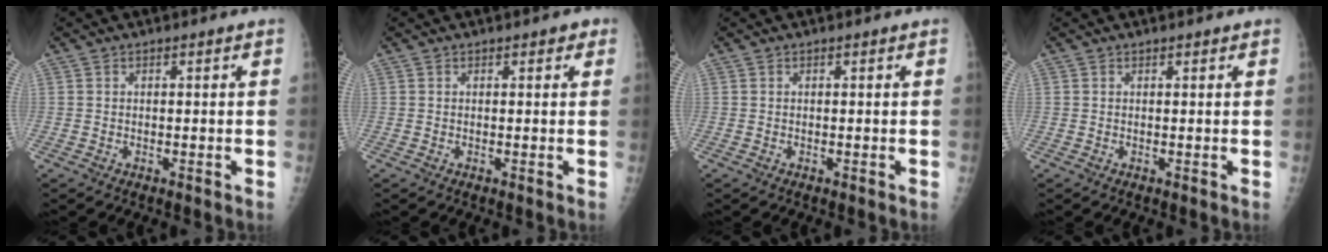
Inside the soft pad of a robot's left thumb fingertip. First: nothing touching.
{"total": 1.4, "force": [0.7, 0.8, 0.8], "torque": [0.002, 0.001, 0.004]}
{"total": 0.0}
{"total": 0.6, "force": [0.5, 0.2, 0.3], "torque": [-0.005, -0.001, 0.005]}